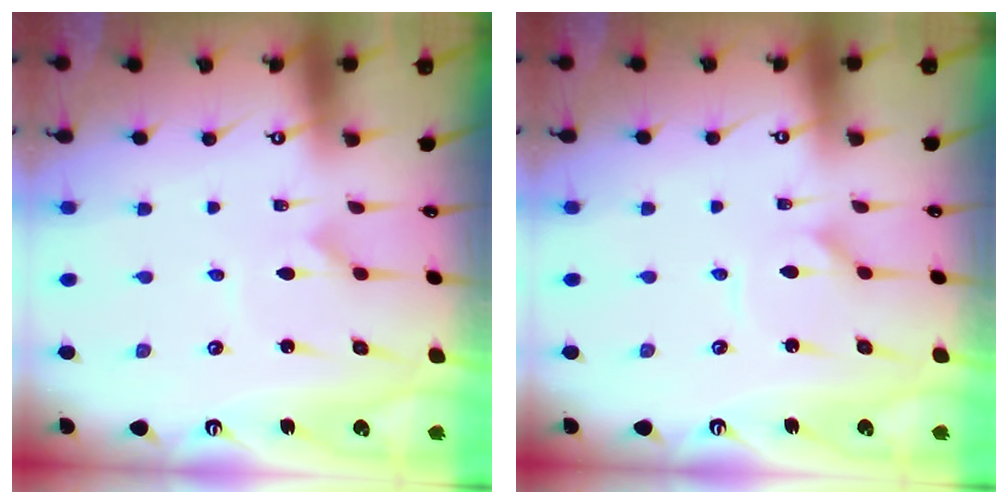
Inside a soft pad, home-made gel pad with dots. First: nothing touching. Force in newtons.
{"total": 2.0, "press": 2.0, "slide": 0.4}